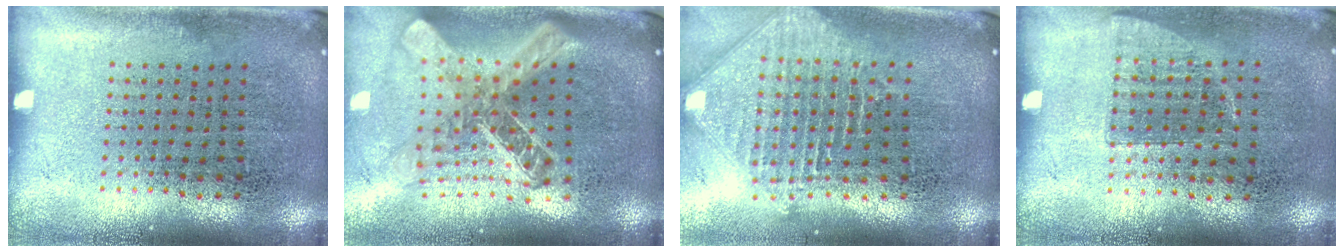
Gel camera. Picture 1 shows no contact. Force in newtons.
{"total": 2.6, "press": 1.9, "slide": 1.8}
{"total": 2.5, "press": 1.9, "slide": 1.6}
{"total": 0.7, "press": 0.6, "slide": 0.2}